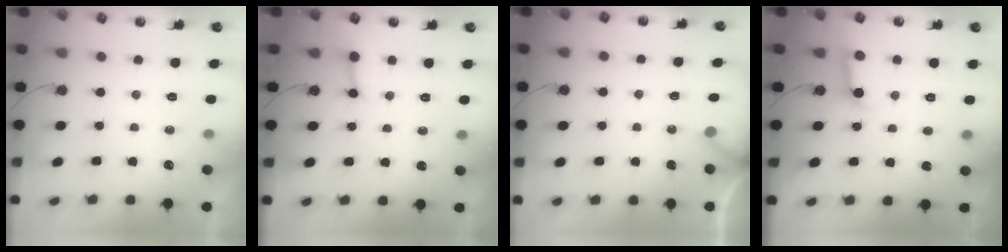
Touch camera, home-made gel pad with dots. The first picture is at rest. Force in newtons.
{"total": 3.0, "press": 2.9, "slide": 0.5}
{"total": 5.9, "press": 5.8, "slide": 0.5}
{"total": 7.9, "press": 7.9, "slide": 0.9}